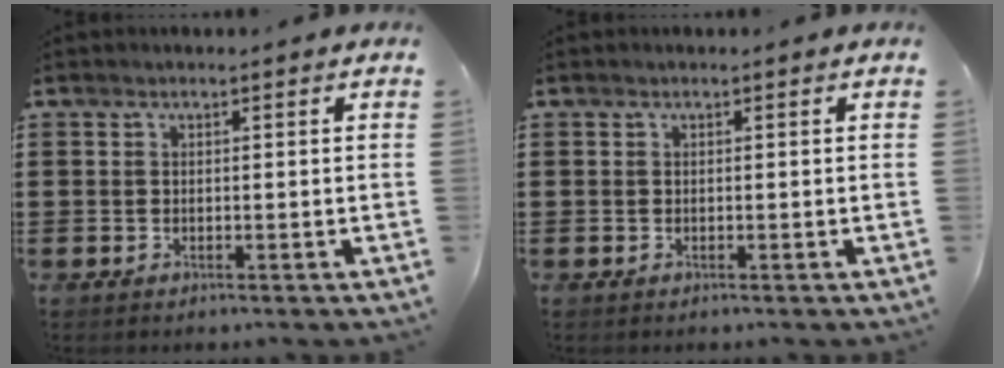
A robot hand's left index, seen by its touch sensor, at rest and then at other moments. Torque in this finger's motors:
{"motor_torque": [0.00, 0.00, 0.02, 0.00]}